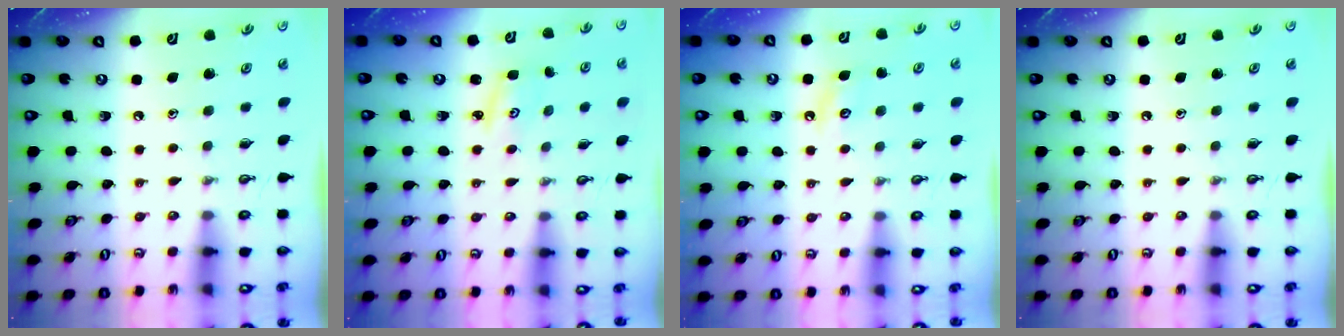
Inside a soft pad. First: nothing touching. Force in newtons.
{"total": 2.8, "press": 2.8, "slide": 0.4}
{"total": 3.4, "press": 3.3, "slide": 0.4}
{"total": 0.0}